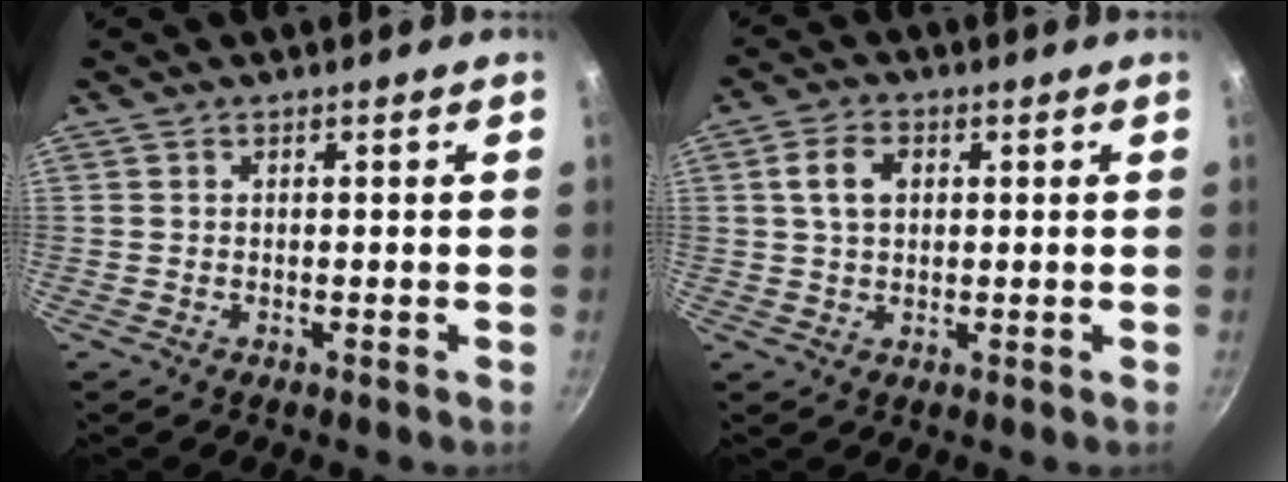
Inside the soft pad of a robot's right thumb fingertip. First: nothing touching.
{"total": 5.5, "force": [1.4, 3.7, 3.8], "torque": [-0.057, 0.006, 0.024]}